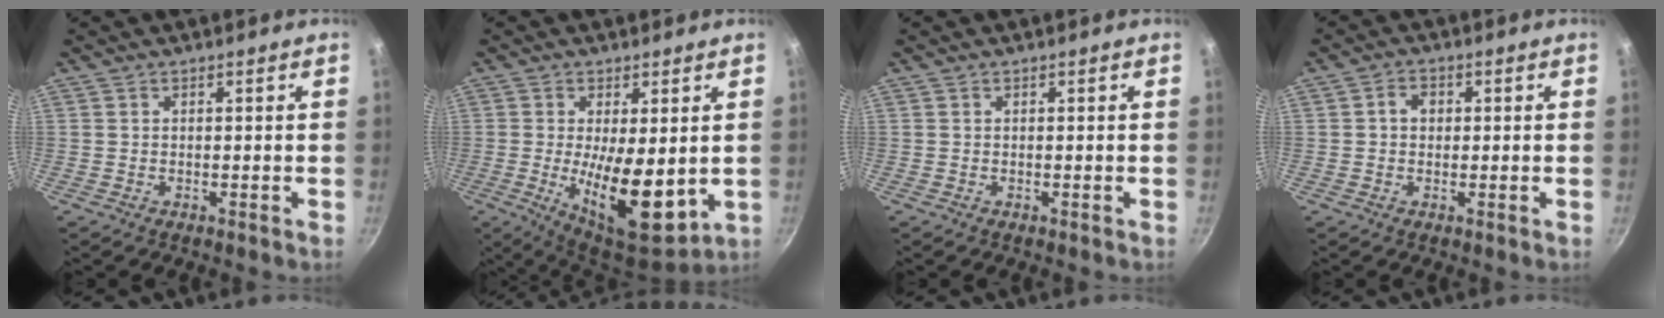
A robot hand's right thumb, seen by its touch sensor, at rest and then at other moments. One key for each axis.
{"total": 14.5, "fx": -0.9, "fy": 5.7, "fz": 13.3, "tx": -0.194, "ty": -0.022, "tz": -0.001}
{"total": 0.0}
{"total": 2.8, "fx": 0.2, "fy": 2.3, "fz": 1.6, "tx": -0.012, "ty": 0.006, "tz": 0.001}